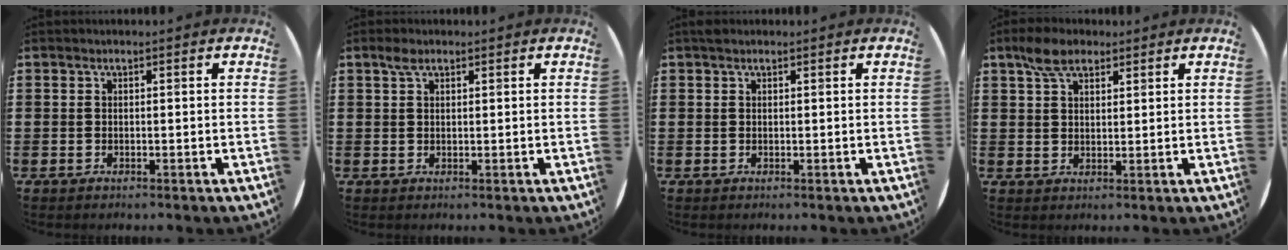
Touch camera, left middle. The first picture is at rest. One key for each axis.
{"total": 1.7, "fx": 1.1, "fy": 0.8, "fz": 1.0, "tx": -0.014, "ty": 0.002, "tz": 0.017}
{"total": 0.5, "fx": 0.4, "fy": 0.2, "fz": 0.1, "tx": -0.004, "ty": 0.002, "tz": 0.009}
{"total": 4.9, "fx": 3.5, "fy": 2.5, "fz": 2.3, "tx": -0.045, "ty": 0.006, "tz": 0.064}